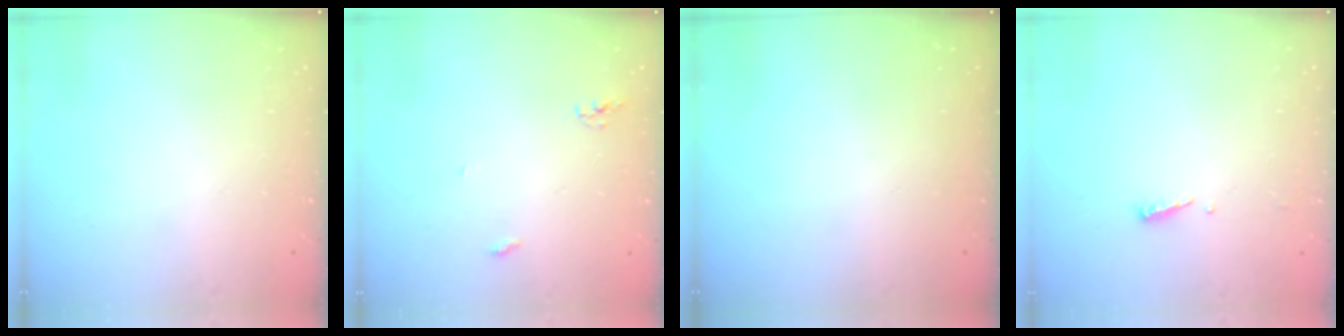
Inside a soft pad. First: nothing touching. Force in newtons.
{"total": 3.7, "press": 3.7, "slide": 0.1}
{"total": 0.0}
{"total": 3.7, "press": 3.6, "slide": 0.5}